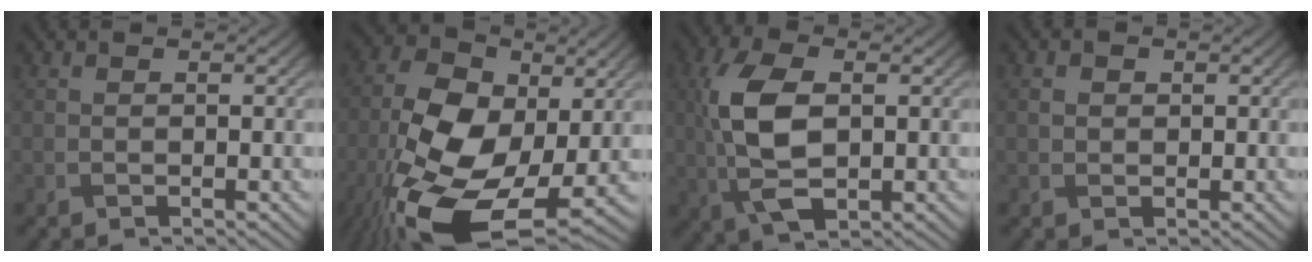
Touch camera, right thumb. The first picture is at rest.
{"total": 18.0, "force": [-4.3, 10.5, 14.1], "torque": [-0.305, -0.010, -0.084]}
{"total": 9.8, "force": [0.4, 5.3, 8.3], "torque": [-0.199, 0.002, 0.007]}
{"total": 1.2, "force": [0.2, 1.1, 0.4], "torque": [-0.011, -0.001, 0.000]}